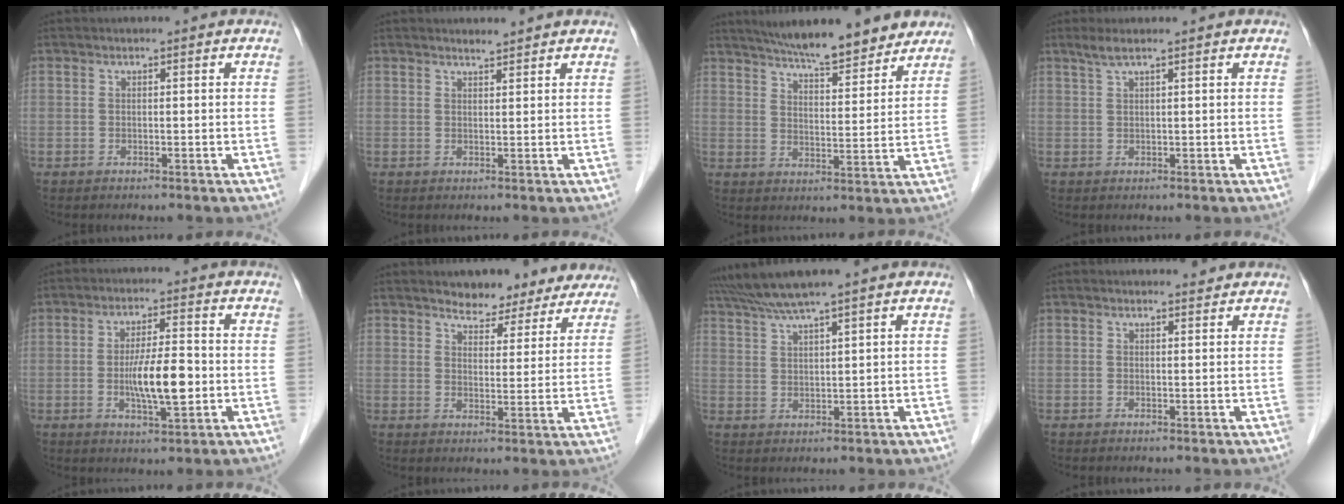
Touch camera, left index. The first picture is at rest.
{"total": 1.3, "force": [1.2, -0.1, 0.2], "torque": [-0.011, -0.001, 0.024]}
{"total": 14.3, "force": [12.4, 2.2, 6.7], "torque": [-0.100, 0.006, 0.180]}
{"total": 2.0, "force": [1.4, -0.2, 1.3], "torque": [-0.036, 0.013, 0.033]}
{"total": 7.5, "force": [-1.1, 1.4, 7.2], "torque": [-0.137, -0.006, -0.020]}
{"total": 10.2, "force": [9.1, 3.7, 2.9], "torque": [-0.019, 0.003, 0.104]}
{"total": 5.0, "force": [4.2, -1.5, 2.2], "torque": [-0.055, 0.010, 0.089]}
{"total": 1.1, "force": [1.1, 0.1, -0.1], "torque": [-0.011, -0.005, 0.014]}